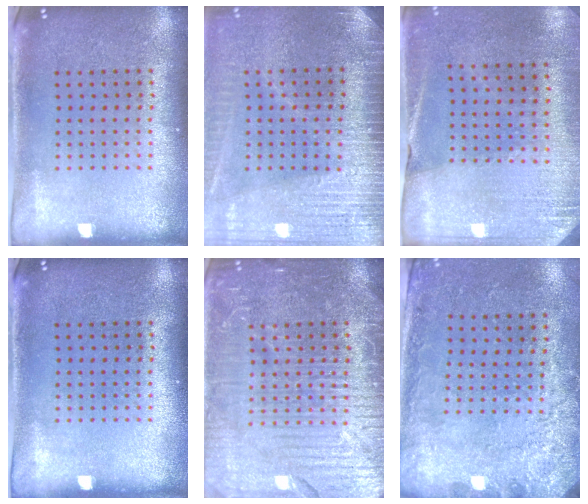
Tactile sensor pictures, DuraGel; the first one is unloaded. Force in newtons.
{"total": 3.5, "press": 3.0, "slide": 1.7}
{"total": 2.7, "press": 2.6, "slide": 0.9}
{"total": 0.0}
{"total": 6.9, "press": 6.9, "slide": 0.9}
{"total": 2.7, "press": 2.1, "slide": 1.6}